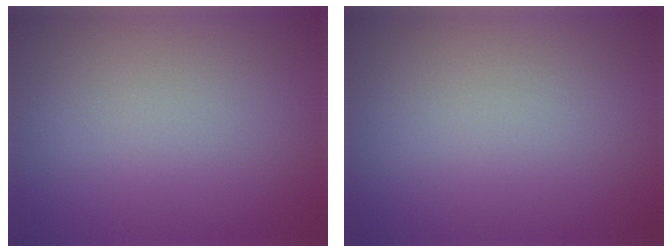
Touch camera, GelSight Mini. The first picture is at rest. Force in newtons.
{"total": 0.0}